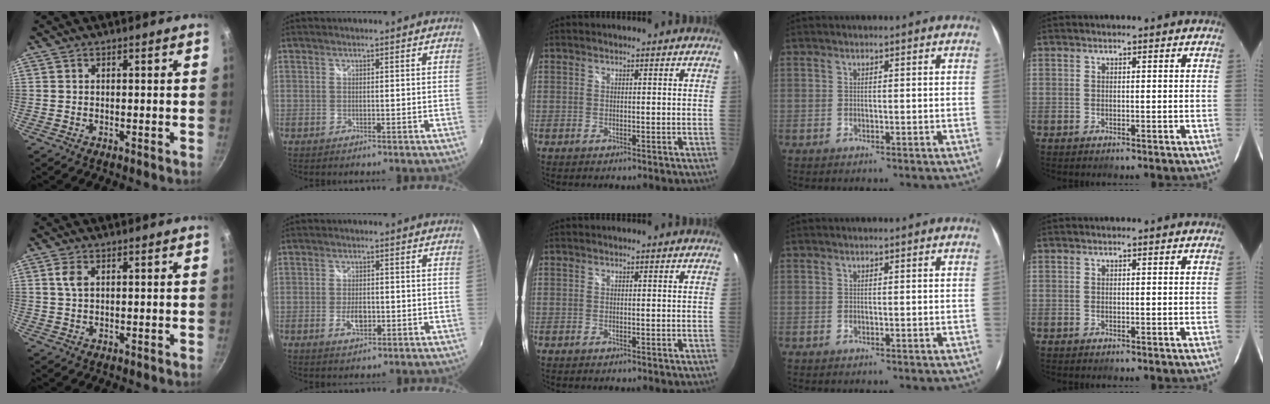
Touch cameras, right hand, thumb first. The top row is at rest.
{"thumb": {"total": 2.8, "force": [0.9, 1.6, 2.1], "torque": [-0.041, -0.002, 0.017]}, "index": {"total": 3.8, "force": [-1.2, 2.1, 3.0], "torque": [-0.059, -0.004, -0.020]}}